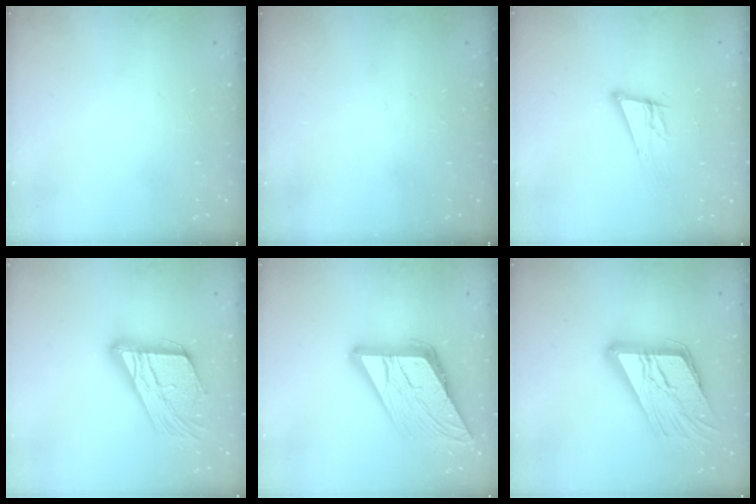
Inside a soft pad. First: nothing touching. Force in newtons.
{"total": 0.0}
{"total": 12.2, "press": 11.7, "slide": 3.4}
{"total": 19.3, "press": 19.2, "slide": 1.8}
{"total": 17.1, "press": 17.1, "slide": 1.8}
{"total": 19.0, "press": 18.9, "slide": 1.9}